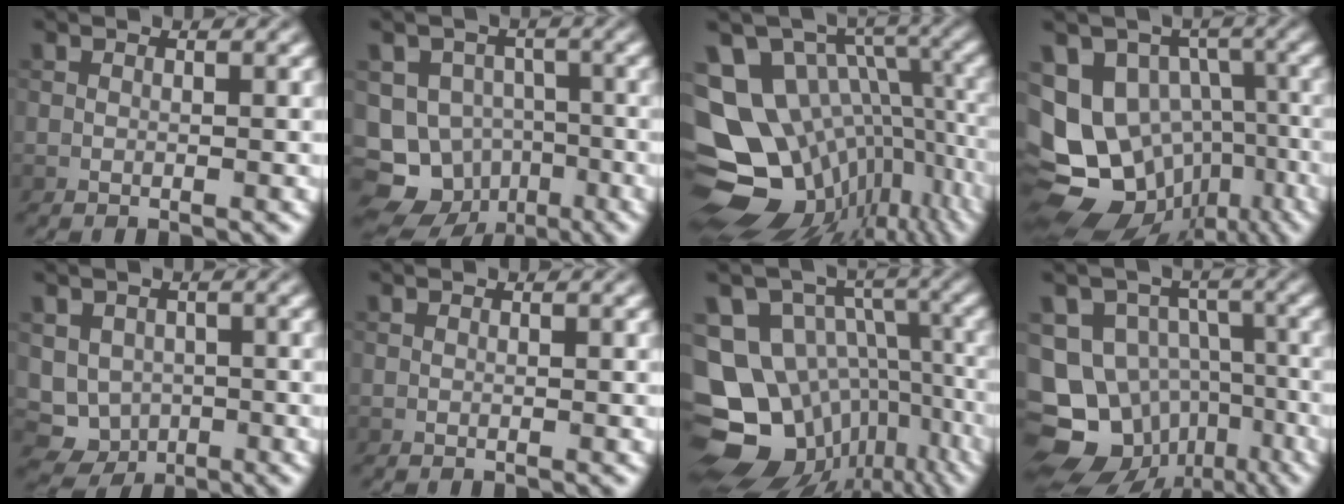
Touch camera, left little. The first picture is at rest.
{"total": 12.1, "force": [-6.4, 9.9, 2.5], "torque": [-0.055, -0.034, -0.098]}
{"total": 14.9, "force": [-3.7, 10.8, 9.5], "torque": [-0.166, -0.003, -0.027]}
{"total": 14.0, "force": [-4.1, 11.3, 7.3], "torque": [-0.143, -0.014, -0.032]}
{"total": 4.7, "force": [-0.4, 4.3, 1.8], "torque": [-0.024, -0.010, -0.006]}
{"total": 0.0}
{"total": 15.7, "force": [-6.7, 12.5, 6.8], "torque": [-0.149, -0.023, -0.072]}
{"total": 14.6, "force": [-6.7, 12.0, 5.0], "torque": [-0.119, -0.036, -0.095]}